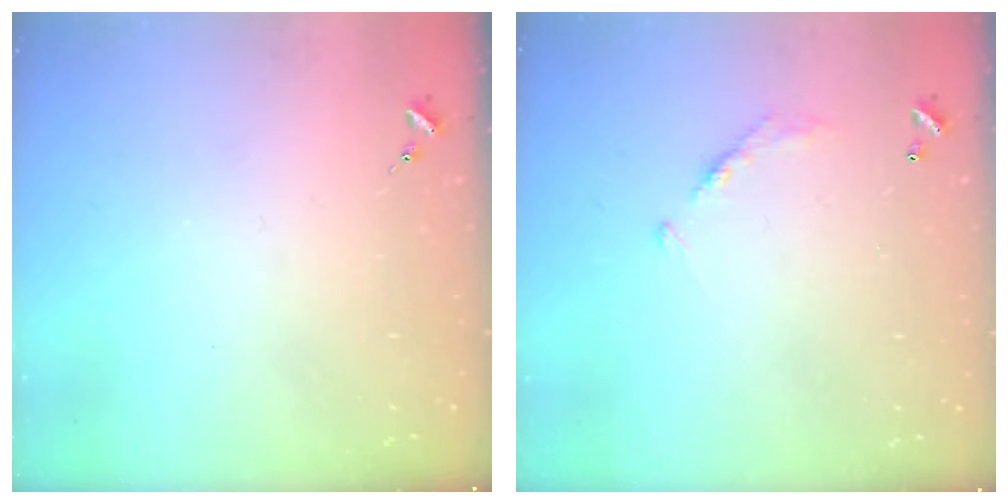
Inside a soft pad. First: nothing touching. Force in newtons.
{"total": 6.5, "press": 6.5, "slide": 0.4}